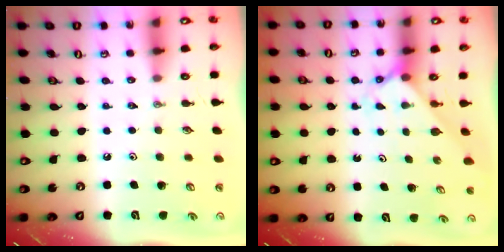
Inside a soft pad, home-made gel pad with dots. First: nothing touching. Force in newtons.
{"total": 2.2, "press": 2.2, "slide": 0.2}